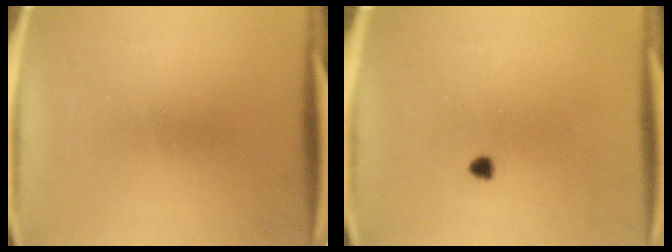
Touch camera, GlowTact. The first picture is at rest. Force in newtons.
{"total": 1.2}